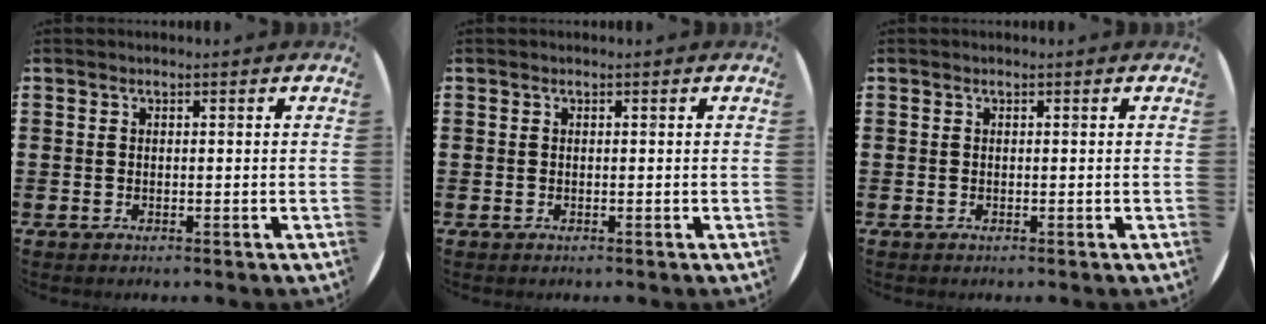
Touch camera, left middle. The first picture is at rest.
{"total": 0.0}
{"total": 0.0}